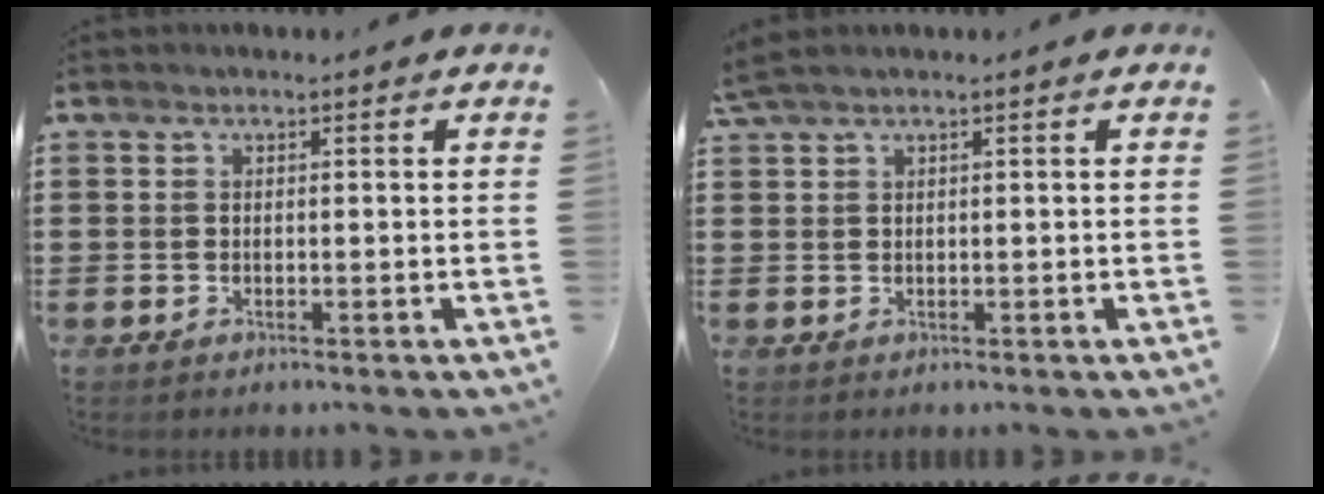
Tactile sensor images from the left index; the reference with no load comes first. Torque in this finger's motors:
{"motor_torque": [0.72, -0.83, 0.04, 0.02]}